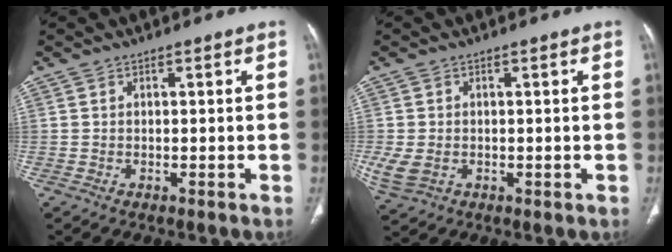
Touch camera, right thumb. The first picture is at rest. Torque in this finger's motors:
{"motor_torque": [1.23, 0.73, 0.26, -0.65, 0.06]}